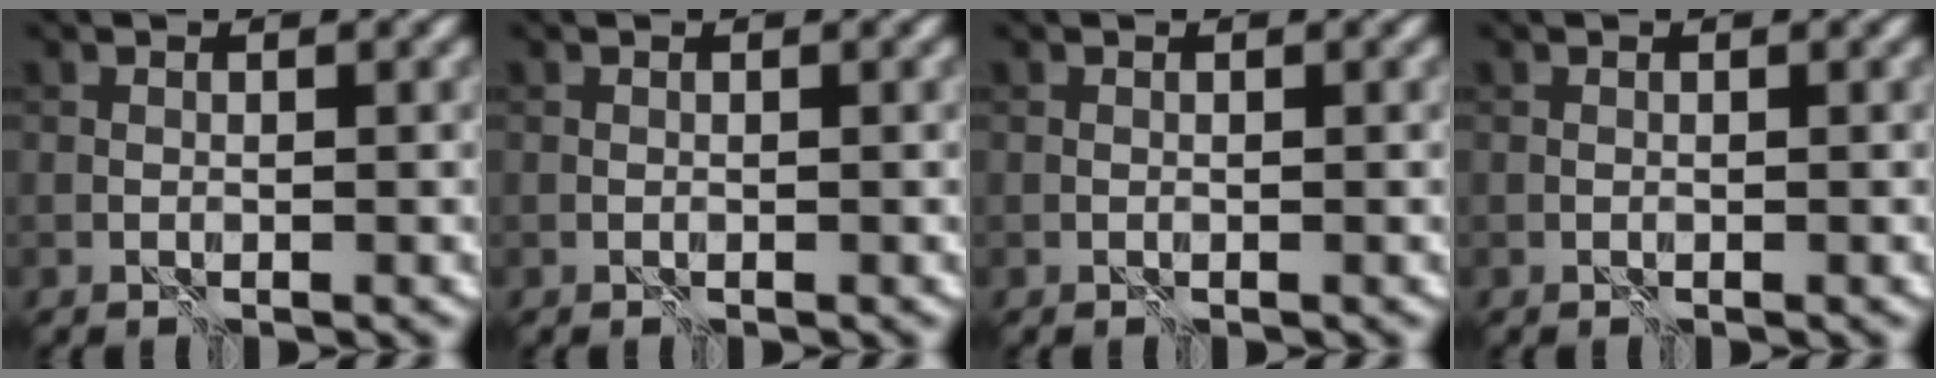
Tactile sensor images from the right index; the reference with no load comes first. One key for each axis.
{"total": 0.0}
{"total": 0.0}
{"total": 0.0}